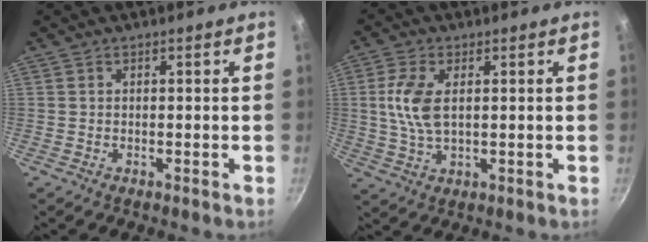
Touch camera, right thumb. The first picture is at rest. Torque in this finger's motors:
{"motor_torque": [-0.70, 1.04, 0.68, -0.08, 0.09]}